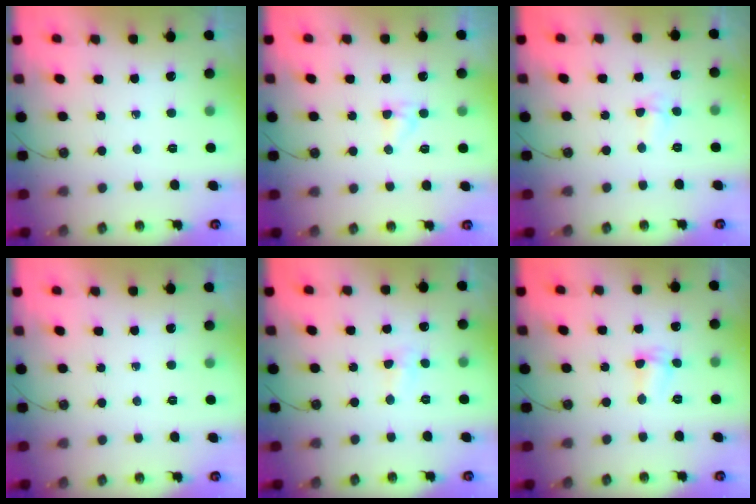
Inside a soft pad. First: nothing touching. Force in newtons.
{"total": 2.5, "press": 2.5, "slide": 0.3}
{"total": 3.8, "press": 2.2, "slide": 3.1}
{"total": 0.0}
{"total": 3.2, "press": 3.2, "slide": 0.5}
{"total": 2.4, "press": 2.4, "slide": 0.3}